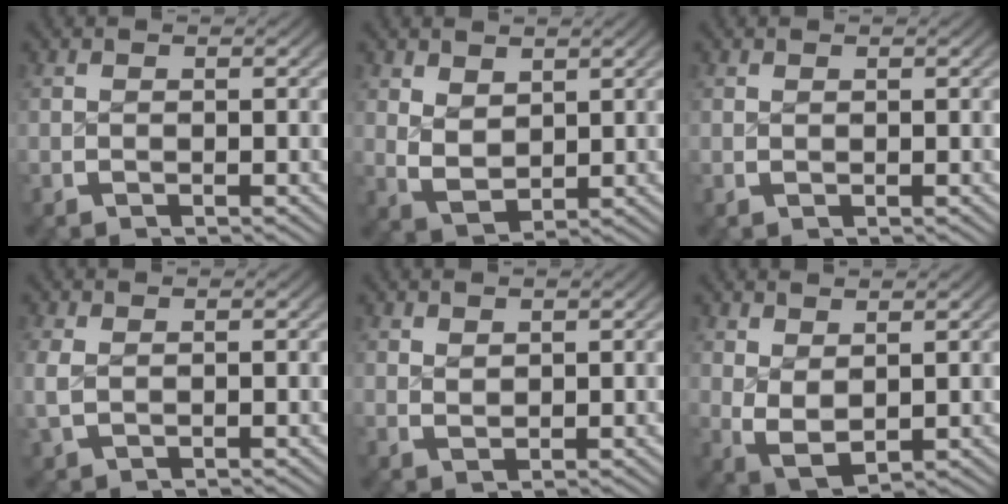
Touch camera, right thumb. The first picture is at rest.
{"total": 3.9, "force": [0.8, 2.9, 2.5], "torque": [-0.061, -0.026, 0.033]}
{"total": 0.0}
{"total": 1.8, "force": [0.3, 1.3, 1.2], "torque": [-0.039, -0.007, 0.015]}
{"total": 1.3, "force": [1.2, 0.3, 0.3], "torque": [-0.003, -0.003, 0.030]}
{"total": 4.5, "force": [0.4, 3.2, 3.2], "torque": [-0.078, -0.025, 0.027]}